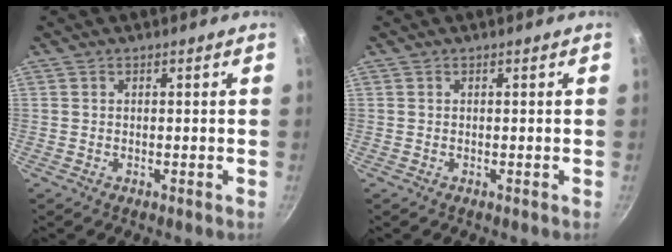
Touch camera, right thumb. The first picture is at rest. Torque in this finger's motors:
{"motor_torque": [-0.25, -0.46, 0.31, 0.09, 0.03]}